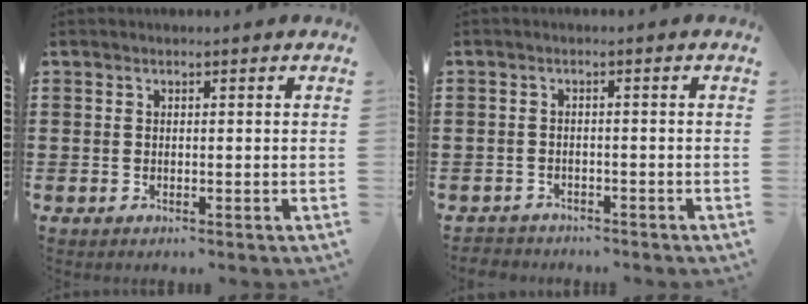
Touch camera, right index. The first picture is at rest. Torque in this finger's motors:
{"motor_torque": [-0.56, 0.37, -0.19, -0.21]}